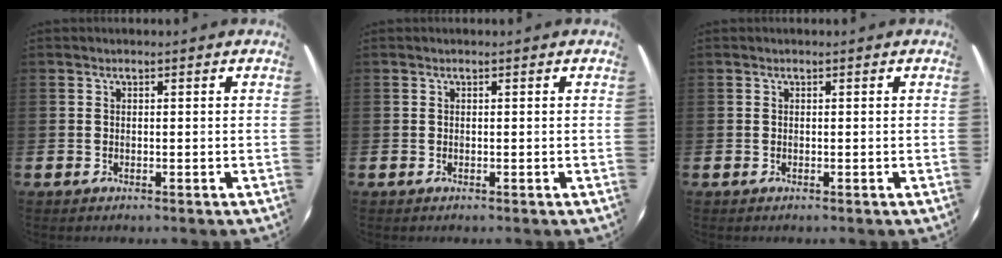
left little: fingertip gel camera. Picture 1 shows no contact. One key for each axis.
{"total": 0.0}
{"total": 0.0}